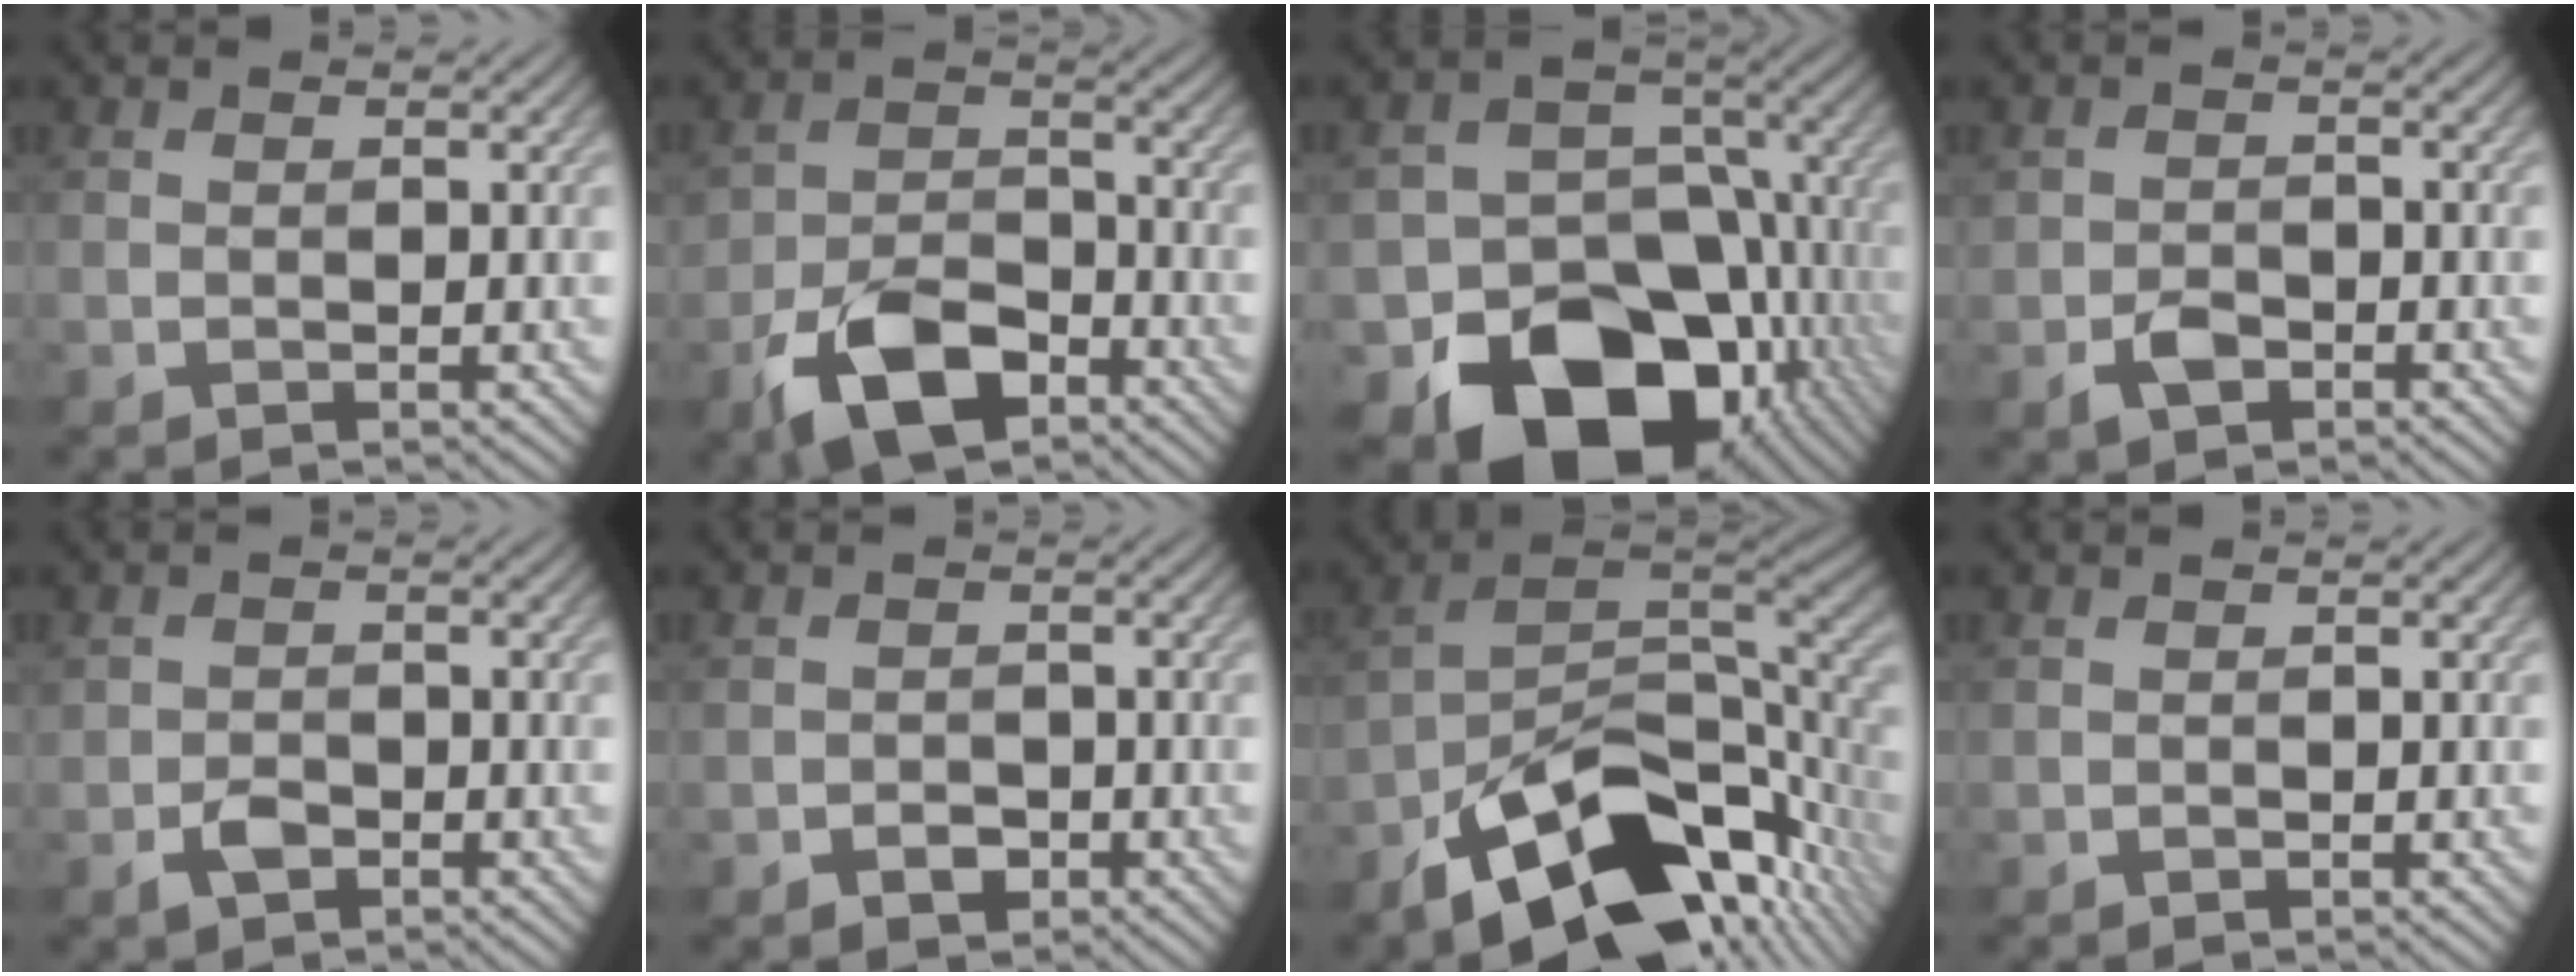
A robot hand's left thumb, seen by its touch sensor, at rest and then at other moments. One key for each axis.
{"total": 9.2, "fx": -5.3, "fy": 5.0, "fz": 5.6, "tx": -0.111, "ty": -0.006, "tz": -0.109}
{"total": 19.9, "fx": -9.7, "fy": 14.8, "fz": 9.1, "tx": -0.142, "ty": -0.048, "tz": -0.133}
{"total": 2.7, "fx": -1.5, "fy": 1.7, "fz": 1.4, "tx": -0.029, "ty": -0.002, "tz": -0.029}
{"total": 2.3, "fx": -1.3, "fy": 1.5, "fz": 1.2, "tx": -0.024, "ty": -0.001, "tz": -0.025}
{"total": 2.0, "fx": -1.0, "fy": 1.5, "fz": 0.9, "tx": -0.011, "ty": -0.003, "tz": -0.020}
{"total": 15.9, "fx": -9.4, "fy": 7.9, "fz": 10.2, "tx": -0.173, "ty": -0.025, "tz": -0.154}
{"total": 0.0}